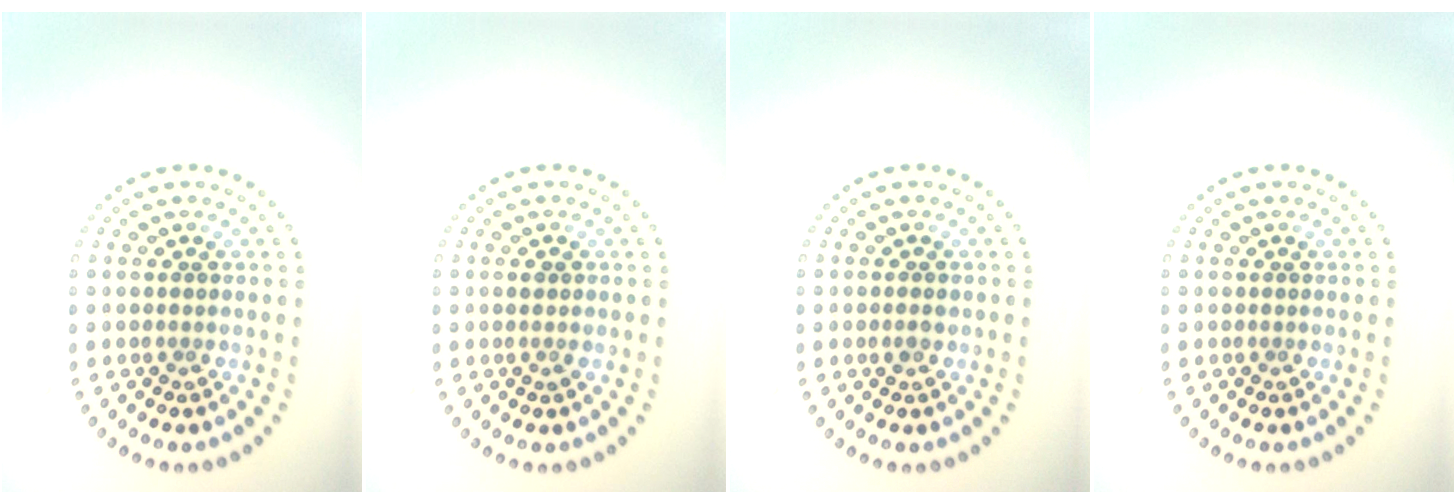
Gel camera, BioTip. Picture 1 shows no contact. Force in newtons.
{"total": 0.7, "press": 0.6, "slide": 0.2}
{"total": 0.9, "press": 0.9, "slide": 0.1}
{"total": 0.0}